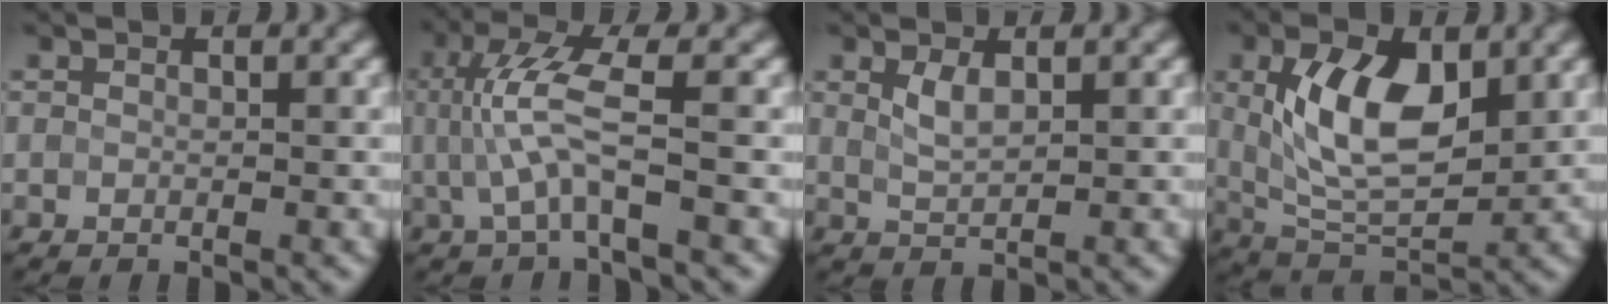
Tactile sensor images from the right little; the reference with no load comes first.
{"total": 4.9, "force": [0.2, 0.9, 4.8], "torque": [-0.113, 0.004, 0.006]}
{"total": 1.9, "force": [0.9, 0.7, 1.5], "torque": [-0.037, 0.001, 0.022]}
{"total": 8.2, "force": [1.9, 4.1, 6.8], "torque": [-0.135, 0.004, 0.037]}